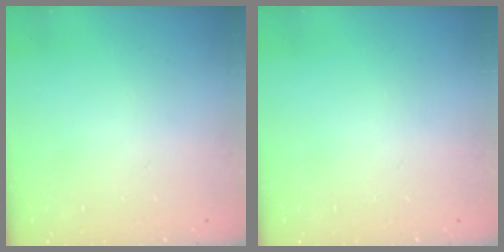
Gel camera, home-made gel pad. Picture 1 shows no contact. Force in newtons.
{"total": 0.0}